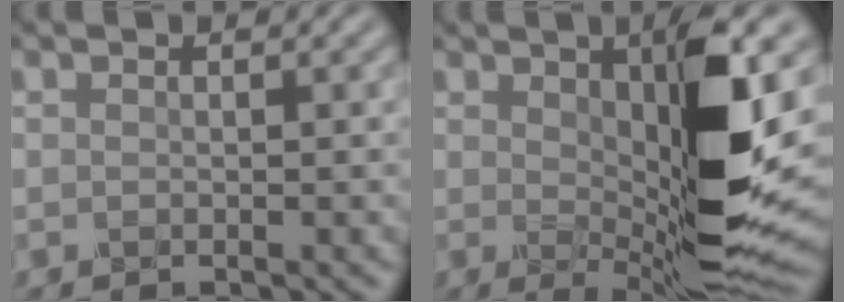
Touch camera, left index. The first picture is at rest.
{"total": 10.7, "force": [1.4, 2.9, 10.2], "torque": [-0.156, -0.019, 0.031]}